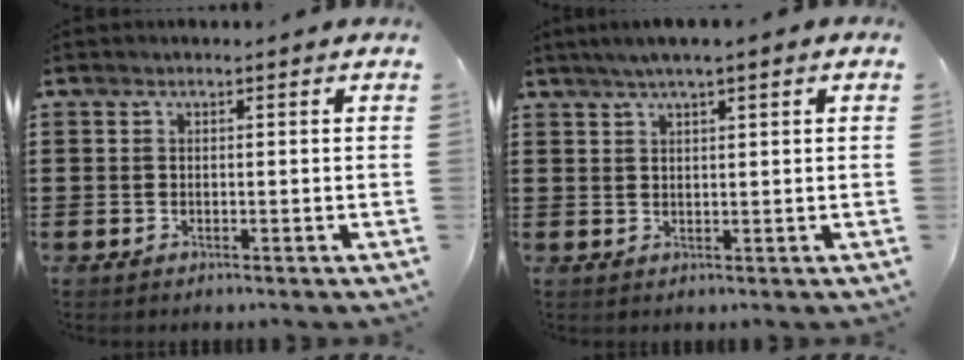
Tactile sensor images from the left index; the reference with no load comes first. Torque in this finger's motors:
{"motor_torque": [0.32, -0.36, 0.12, 0.04]}